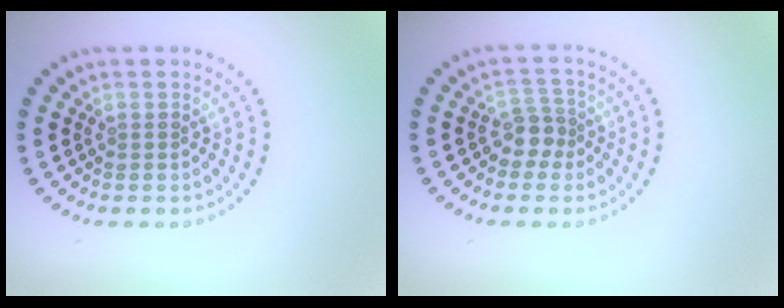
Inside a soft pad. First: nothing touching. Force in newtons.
{"total": 2.0, "press": 1.7, "slide": 1.1}